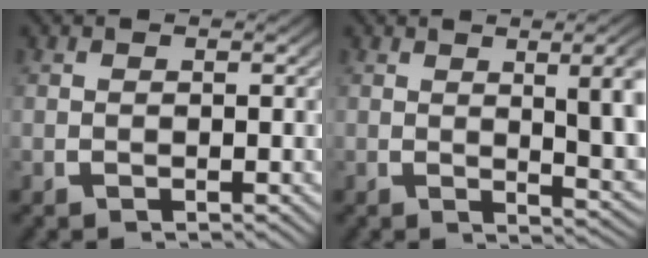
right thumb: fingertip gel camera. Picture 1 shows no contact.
{"total": 6.1, "force": [0.5, 2.4, 5.6], "torque": [-0.064, -0.006, 0.013]}